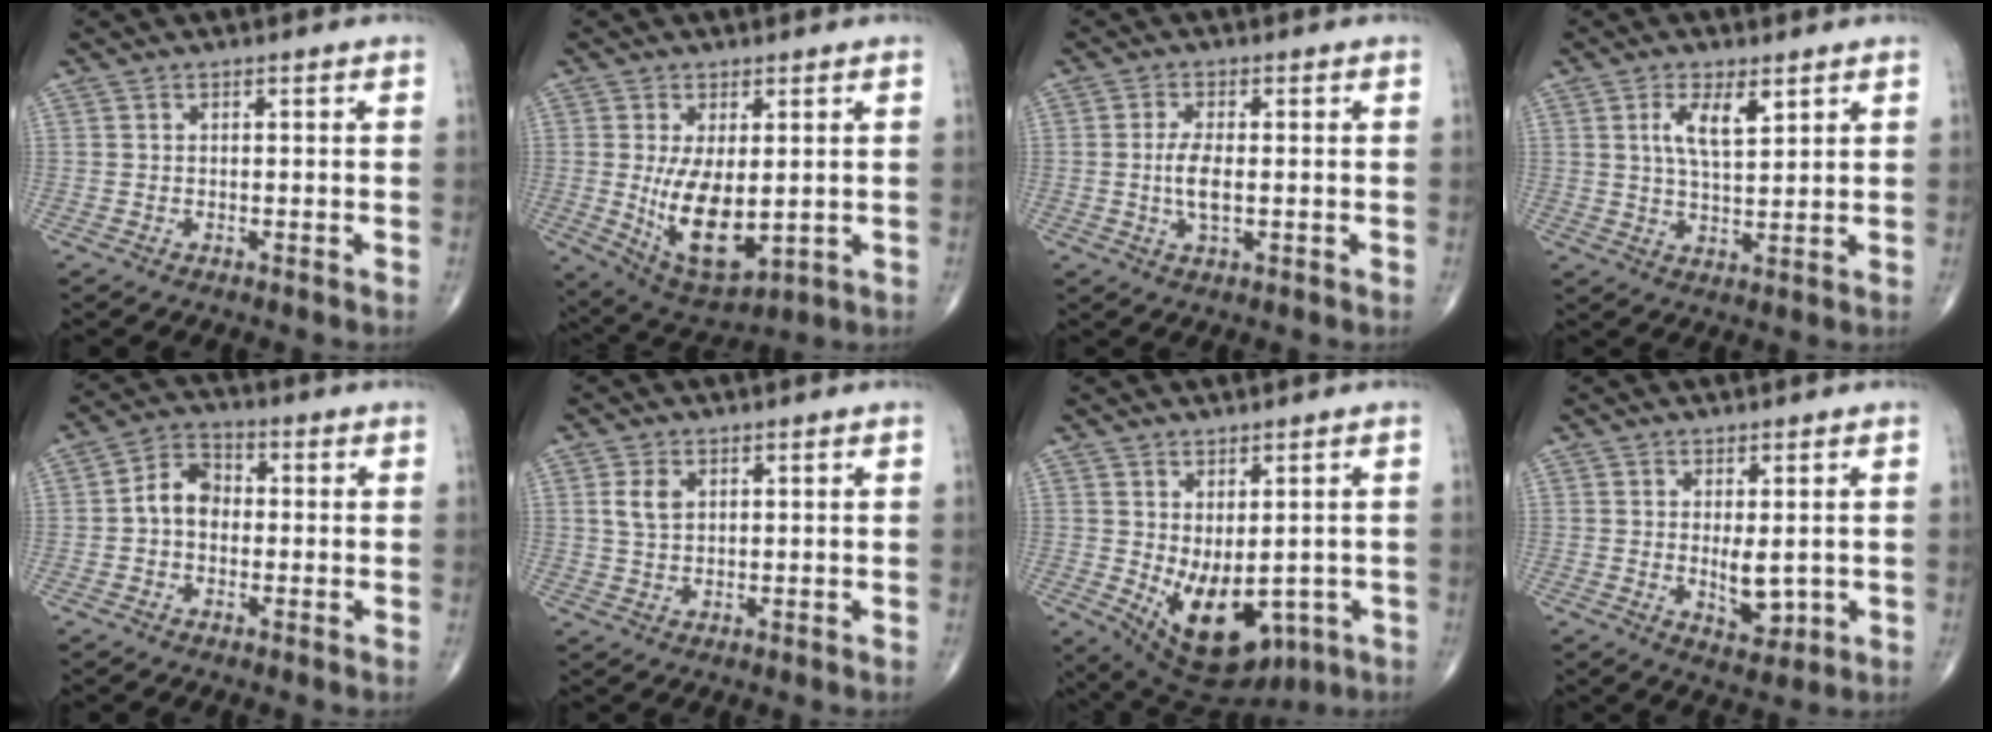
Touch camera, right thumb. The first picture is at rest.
{"total": 12.2, "force": [-0.5, 5.9, 10.7], "torque": [-0.171, -0.023, 0.013]}
{"total": 4.8, "force": [-0.3, 1.8, 4.4], "torque": [-0.091, -0.004, -0.008]}
{"total": 6.8, "force": [3.0, 2.7, 5.5], "torque": [-0.090, -0.017, 0.056]}
{"total": 6.5, "force": [-0.4, 4.9, 4.3], "torque": [-0.059, 0.024, -0.019]}
{"total": 3.6, "force": [1.2, 2.3, 2.5], "torque": [-0.044, -0.002, 0.027]}
{"total": 13.6, "force": [-2.9, 7.8, 10.9], "torque": [-0.151, -0.006, -0.014]}
{"total": 5.1, "force": [0.0, 2.4, 4.5], "torque": [-0.056, -0.013, 0.010]}